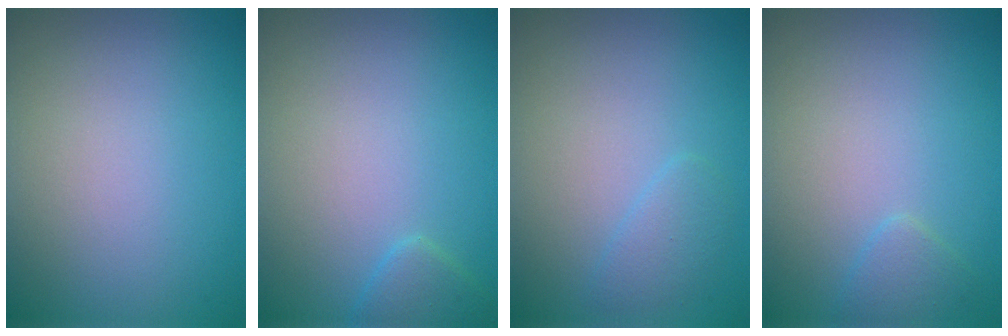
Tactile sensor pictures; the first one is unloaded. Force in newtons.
{"total": 1.4, "press": 1.4, "slide": 0.1}
{"total": 1.4, "press": 1.4, "slide": 0.1}
{"total": 1.2, "press": 1.2, "slide": 0.1}